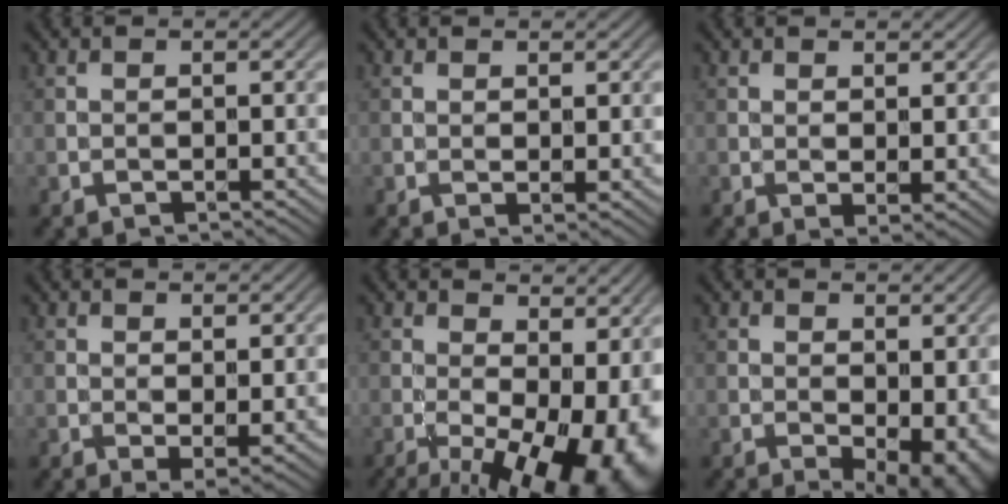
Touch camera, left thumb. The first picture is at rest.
{"total": 1.4, "force": [0.7, 0.6, 1.1], "torque": [-0.025, -0.005, 0.017]}
{"total": 2.1, "force": [0.9, 0.8, 1.7], "torque": [-0.036, -0.007, 0.022]}
{"total": 2.9, "force": [0.9, 1.1, 2.5], "torque": [-0.054, -0.008, 0.021]}
{"total": 17.9, "force": [-3.9, 8.2, 15.4], "torque": [-0.200, -0.018, -0.023]}
{"total": 7.5, "force": [-1.0, 3.9, 6.3], "torque": [-0.082, -0.012, -0.004]}